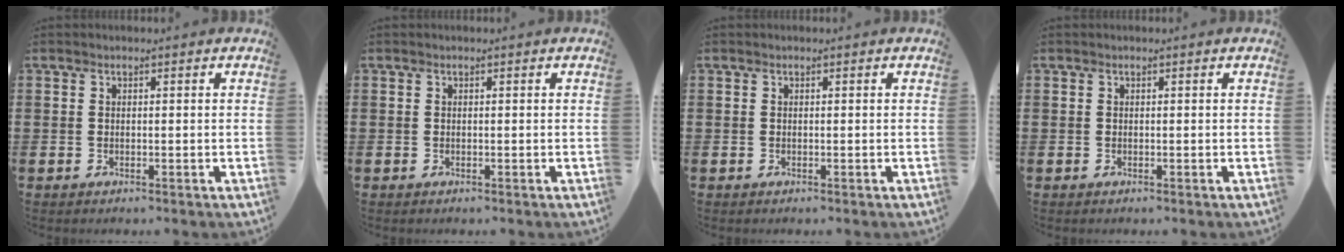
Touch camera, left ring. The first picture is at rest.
{"total": 0.0}
{"total": 0.0}
{"total": 0.0}